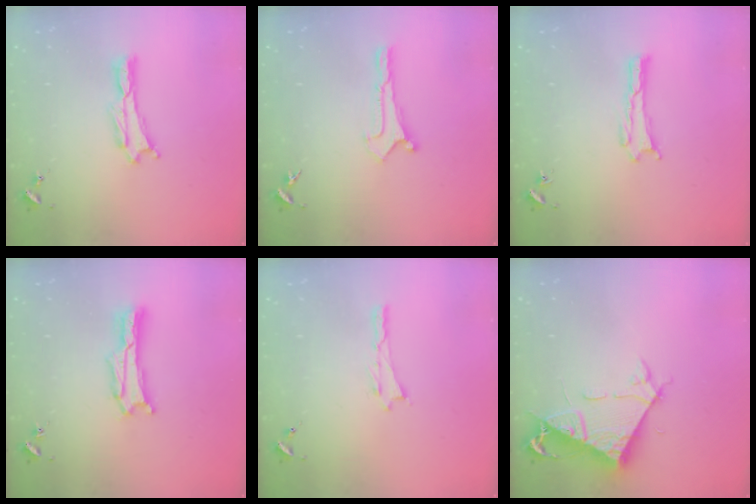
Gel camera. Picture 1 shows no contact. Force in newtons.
{"total": 0.0}
{"total": 0.0}
{"total": 1.7, "press": 1.7, "slide": 0.3}
{"total": 0.0}
{"total": 7.6, "press": 7.6, "slide": 0.9}